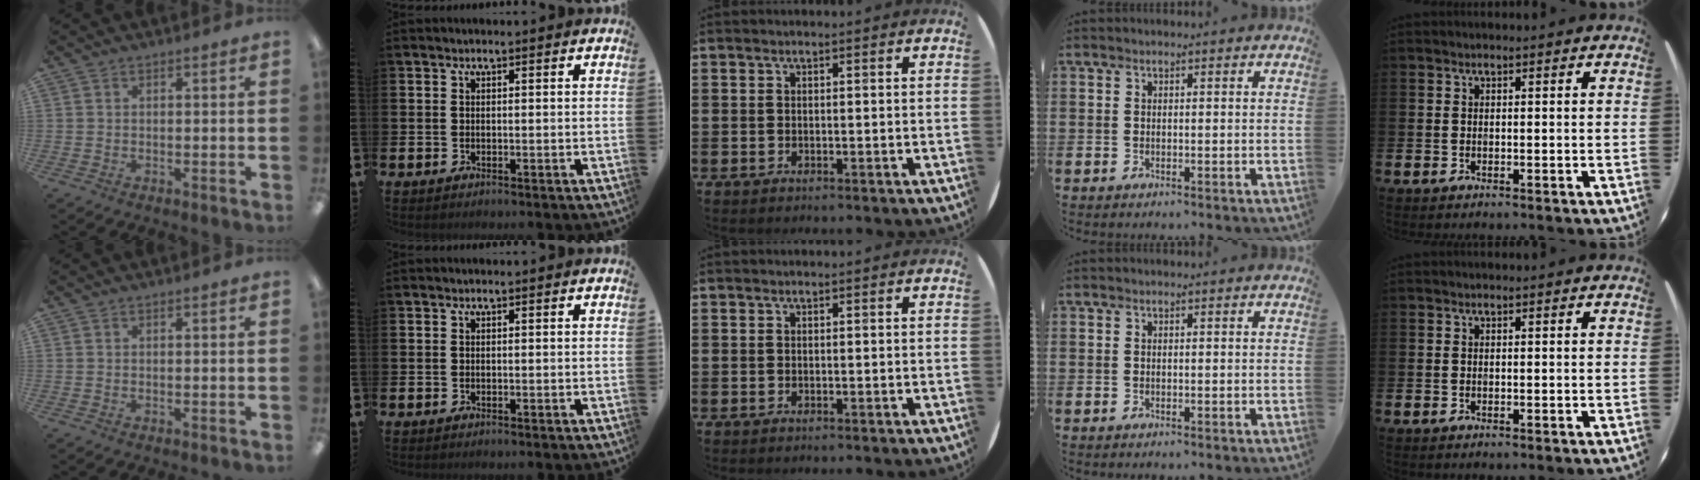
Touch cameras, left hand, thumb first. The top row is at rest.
{}